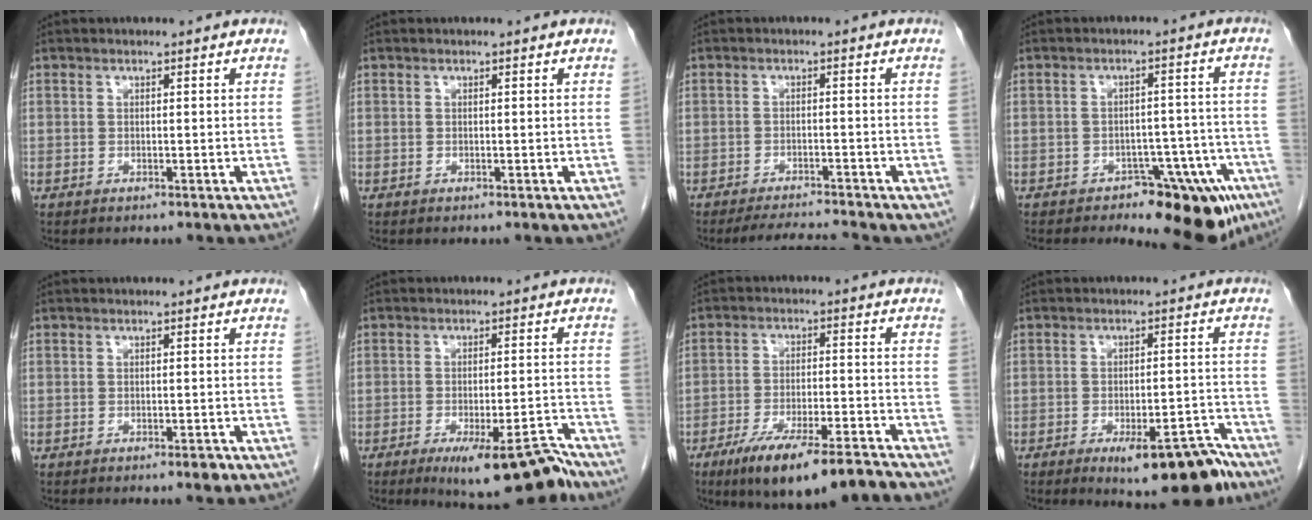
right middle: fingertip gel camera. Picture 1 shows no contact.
{"total": 0.0}
{"total": 5.0, "force": [-4.7, 0.2, 1.8], "torque": [-0.033, -0.008, -0.074]}
{"total": 10.8, "force": [-7.2, 4.9, 6.5], "torque": [-0.041, 0.019, -0.096]}
{"total": 1.2, "force": [-0.7, 0.3, 0.9], "torque": [-0.015, -0.002, -0.008]}
{"total": 10.3, "force": [-8.2, 1.5, 5.9], "torque": [-0.064, 0.002, -0.124]}
{"total": 13.4, "force": [-10.0, 2.1, 8.7], "torque": [-0.134, -0.015, -0.163]}
{"total": 10.1, "force": [-7.1, 2.6, 6.7], "torque": [-0.075, 0.005, -0.098]}